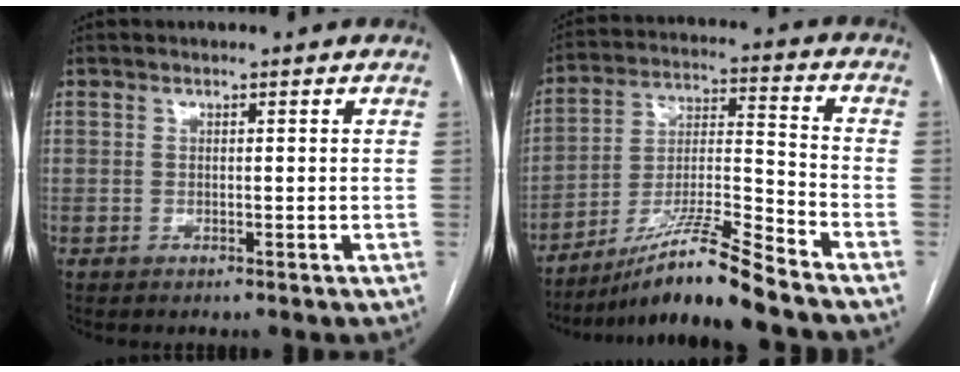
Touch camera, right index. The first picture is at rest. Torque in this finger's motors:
{"motor_torque": [0.83, -1.04, 0.56, 0.14]}